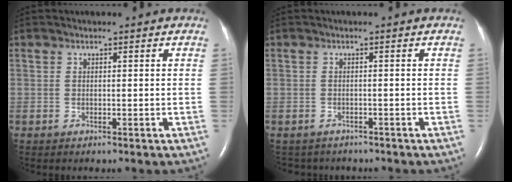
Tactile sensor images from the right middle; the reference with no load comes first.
{"total": 3.4, "force": [-3.1, 1.5, 0.2], "torque": [-0.005, 0.001, -0.040]}